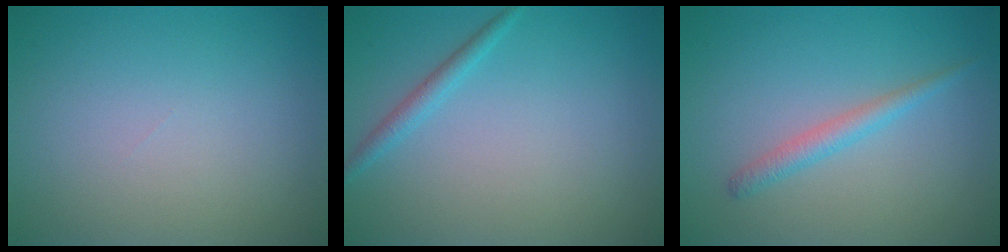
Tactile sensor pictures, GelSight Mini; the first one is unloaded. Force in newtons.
{"total": 1.4, "press": 1.4, "slide": 0.1}
{"total": 1.7, "press": 1.7, "slide": 0.1}